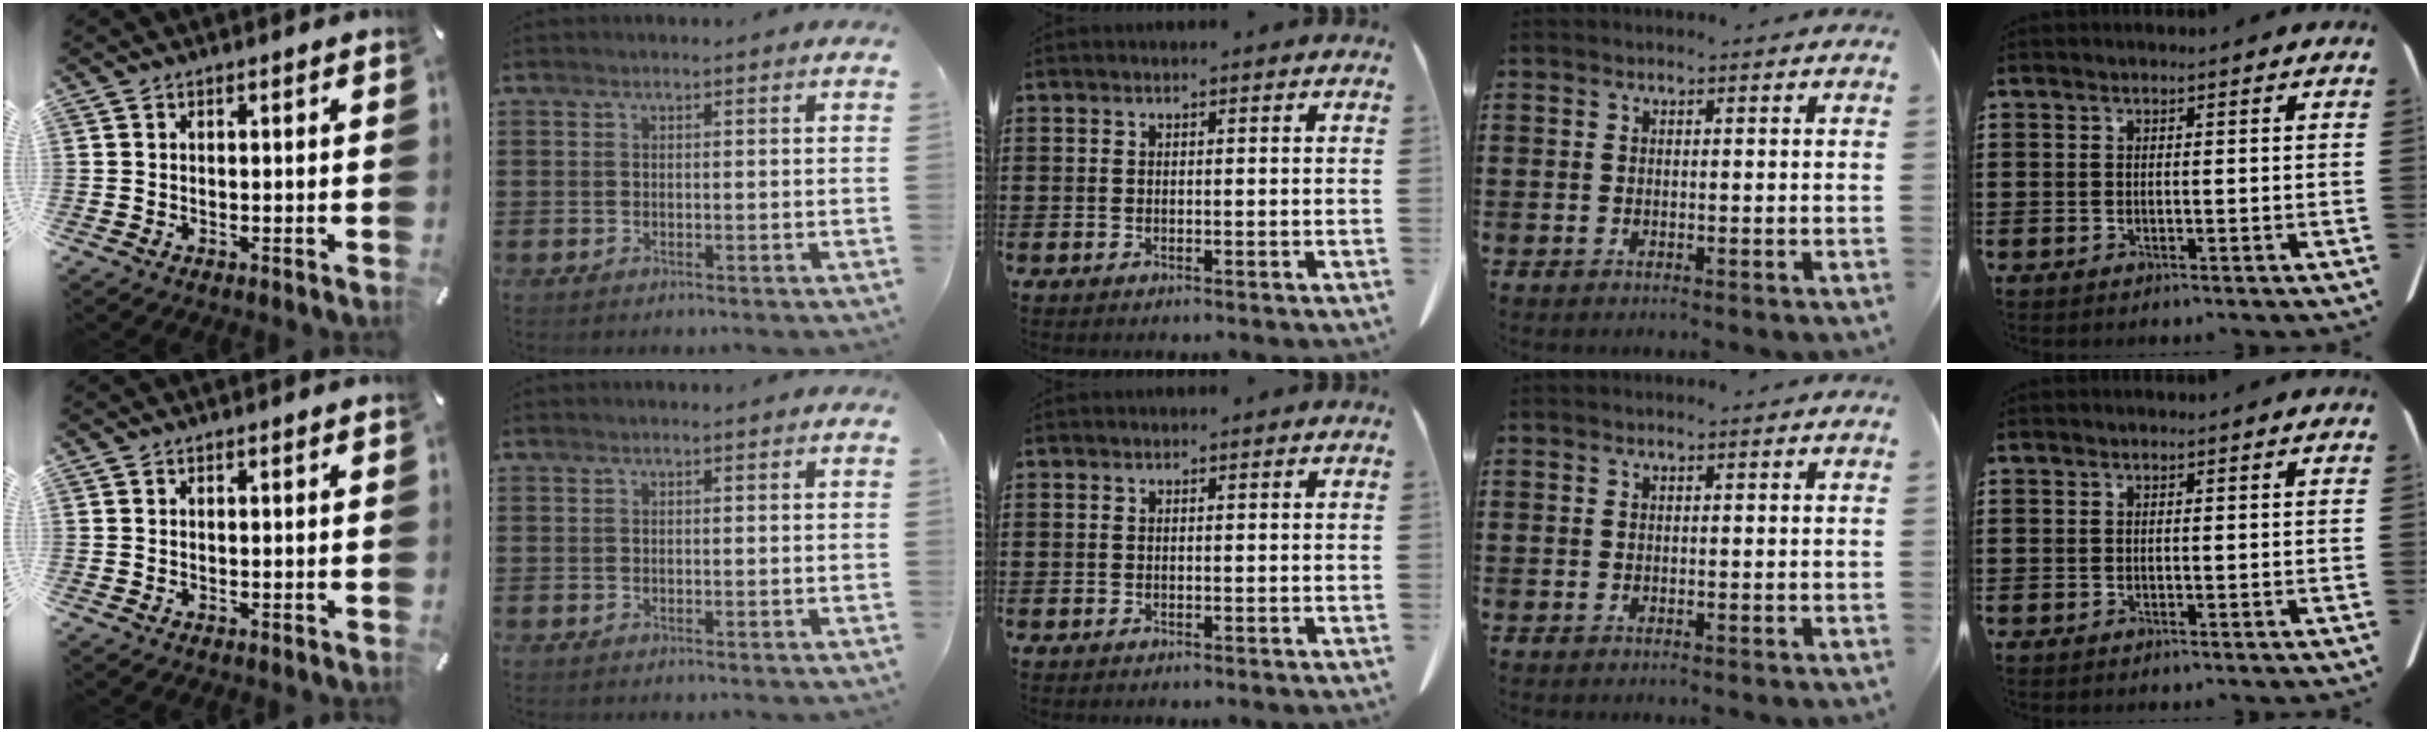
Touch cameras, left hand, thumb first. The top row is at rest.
{}